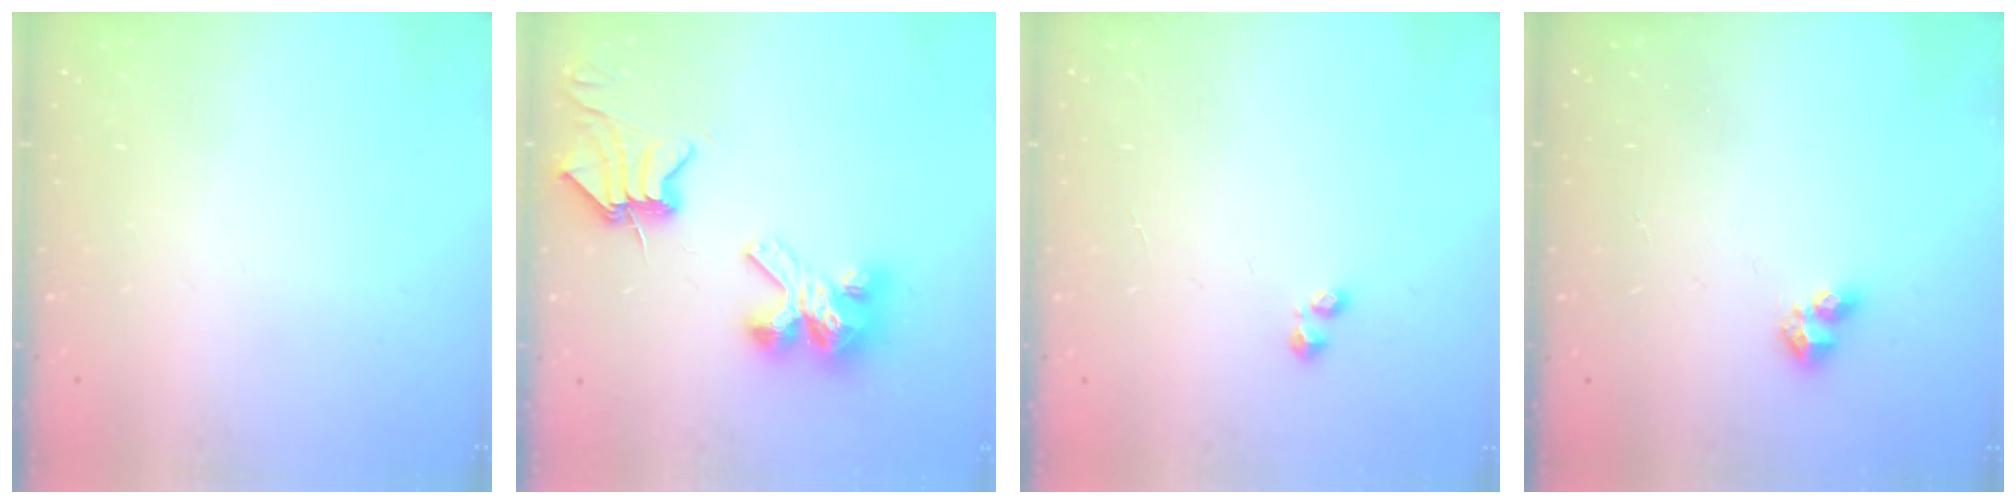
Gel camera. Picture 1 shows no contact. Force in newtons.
{"total": 10.2, "press": 10.1, "slide": 1.2}
{"total": 1.2, "press": 1.1, "slide": 0.5}
{"total": 4.1, "press": 4.0, "slide": 0.7}